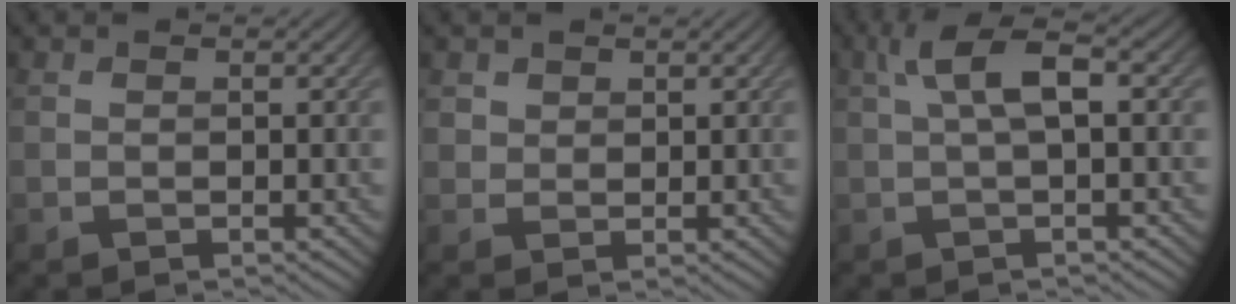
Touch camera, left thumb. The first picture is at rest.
{"total": 2.0, "force": [1.1, 1.5, 0.4], "torque": [-0.012, -0.005, 0.021]}
{"total": 4.8, "force": [1.0, 1.2, 4.5], "torque": [-0.086, 0.018, 0.016]}